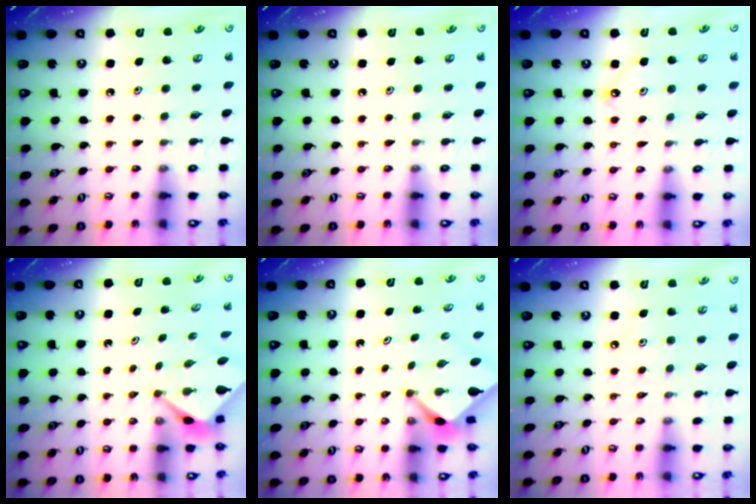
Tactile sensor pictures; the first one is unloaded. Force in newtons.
{"total": 0.0}
{"total": 5.0, "press": 5.0, "slide": 0.3}
{"total": 2.7, "press": 2.7, "slide": 0.1}
{"total": 2.5, "press": 2.5, "slide": 0.3}
{"total": 4.4, "press": 4.4, "slide": 0.7}